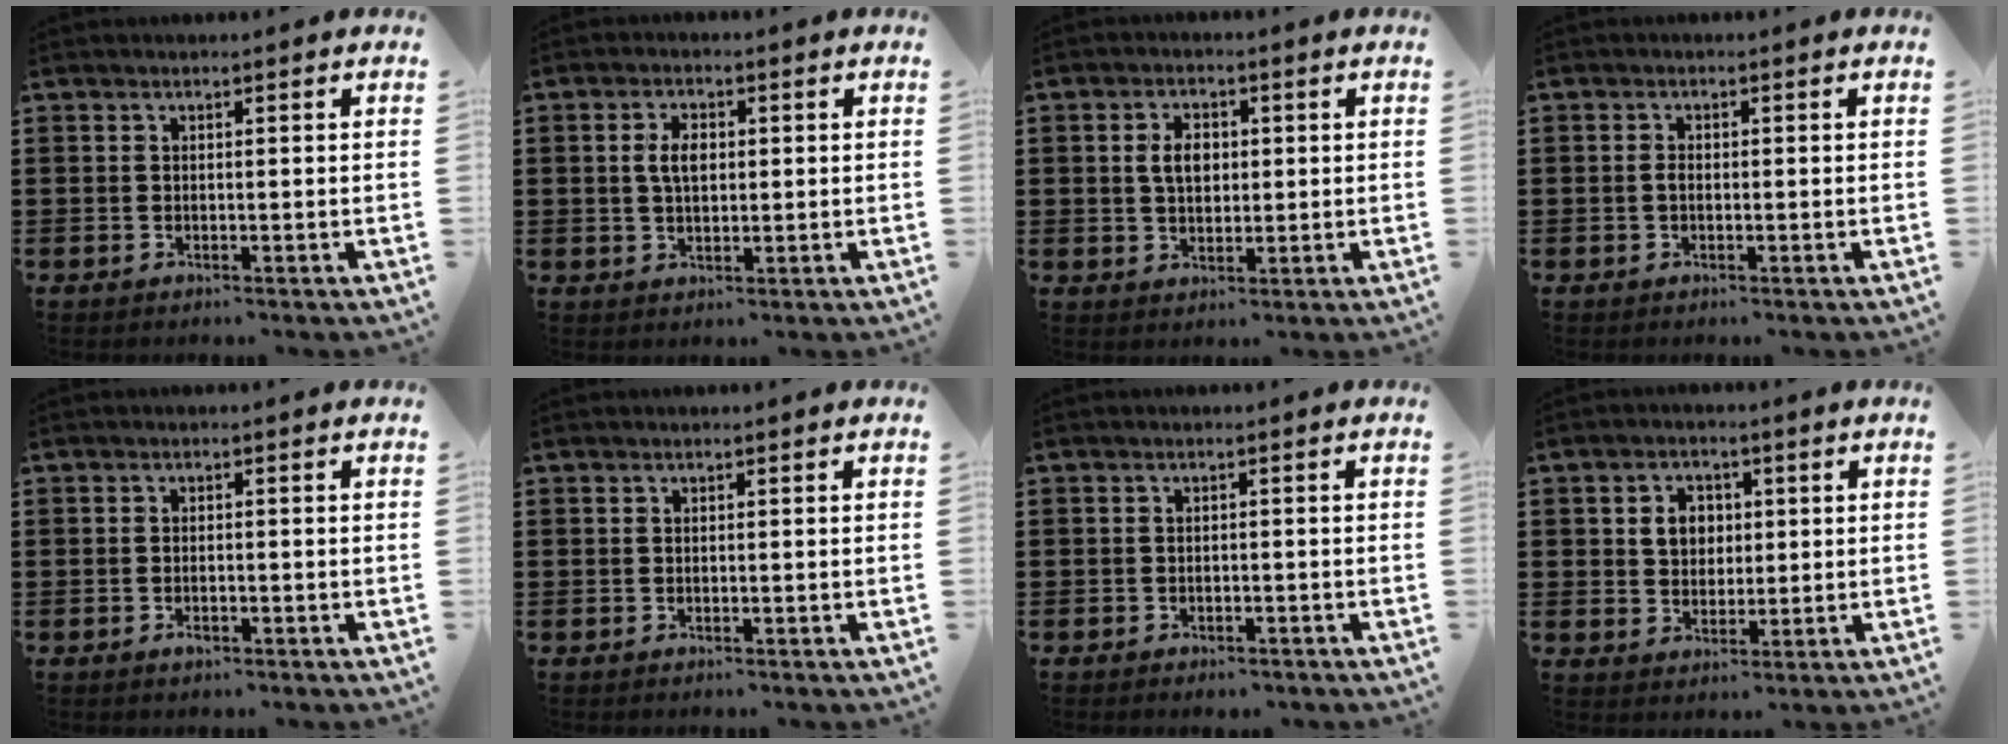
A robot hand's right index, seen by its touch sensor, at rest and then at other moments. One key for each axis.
{"total": 3.8, "fx": 0.5, "fy": 1.9, "fz": 3.2, "tx": -0.067, "ty": 0.009, "tz": 0.006}
{"total": 4.0, "fx": 0.5, "fy": 2.5, "fz": 3.1, "tx": -0.059, "ty": 0.008, "tz": 0.005}
{"total": 1.0, "fx": -0.2, "fy": 0.4, "fz": 0.9, "tx": -0.026, "ty": -0.002, "tz": -0.008}
{"total": 1.2, "fx": -0.7, "fy": 0.5, "fz": 0.8, "tx": -0.018, "ty": -0.003, "tz": -0.011}
{"total": 0.0}
{"total": 1.1, "fx": -1.0, "fy": 0.3, "fz": -0.1, "tx": -0.001, "ty": 0.003, "tz": -0.024}
{"total": 4.1, "fx": 0.8, "fy": 3.4, "fz": 2.2, "tx": -0.048, "ty": 0.009, "tz": 0.008}